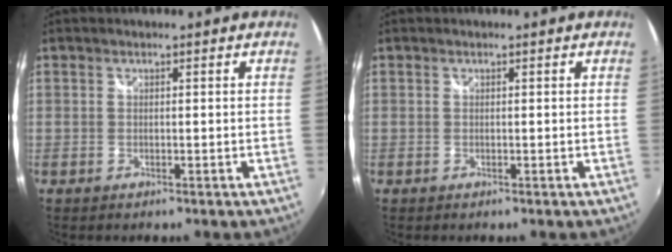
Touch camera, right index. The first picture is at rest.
{"total": 0.0}